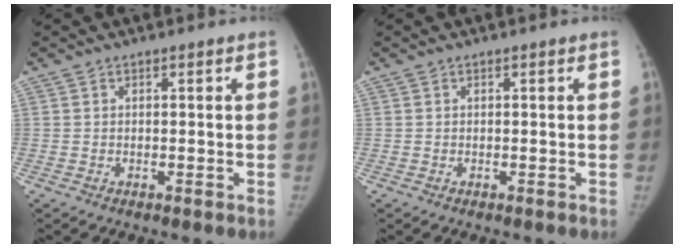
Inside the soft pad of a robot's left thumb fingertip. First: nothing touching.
{"total": 0.0}